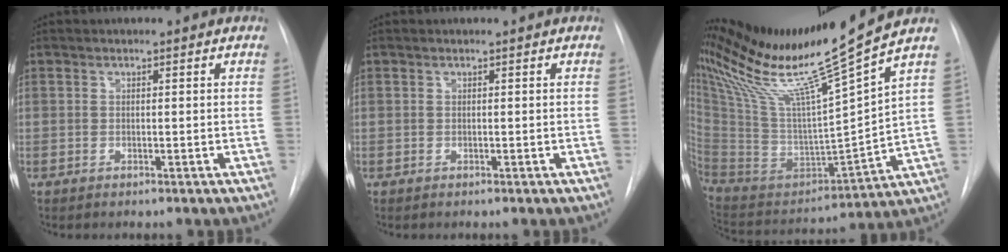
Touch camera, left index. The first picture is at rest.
{"total": 0.0}
{"total": 21.9, "force": [17.5, -2.8, 12.8], "torque": [-0.229, -0.058, 0.319]}